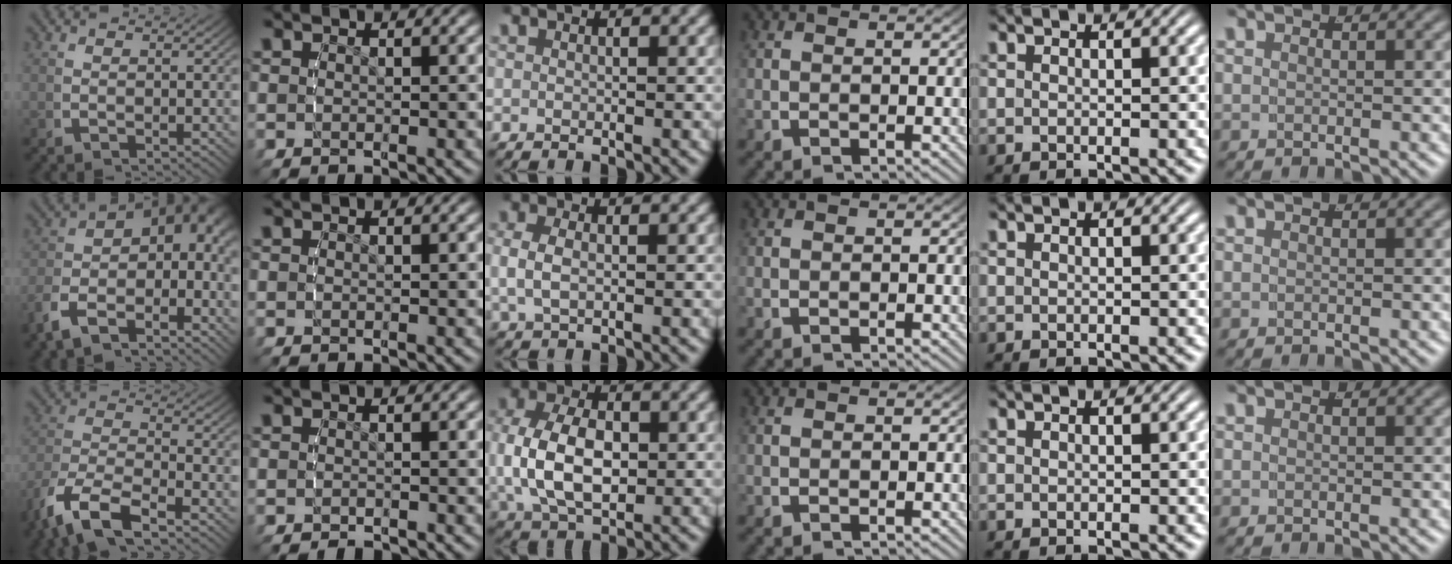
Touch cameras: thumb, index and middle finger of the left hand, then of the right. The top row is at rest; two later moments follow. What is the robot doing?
{"motion": "lift_and_place", "object": "bandage"}